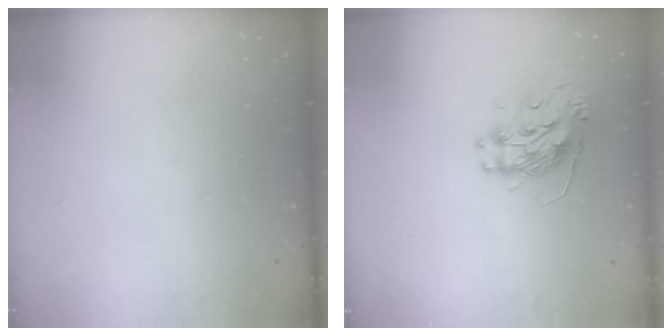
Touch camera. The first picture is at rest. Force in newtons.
{"total": 10.7, "press": 10.6, "slide": 1.2}